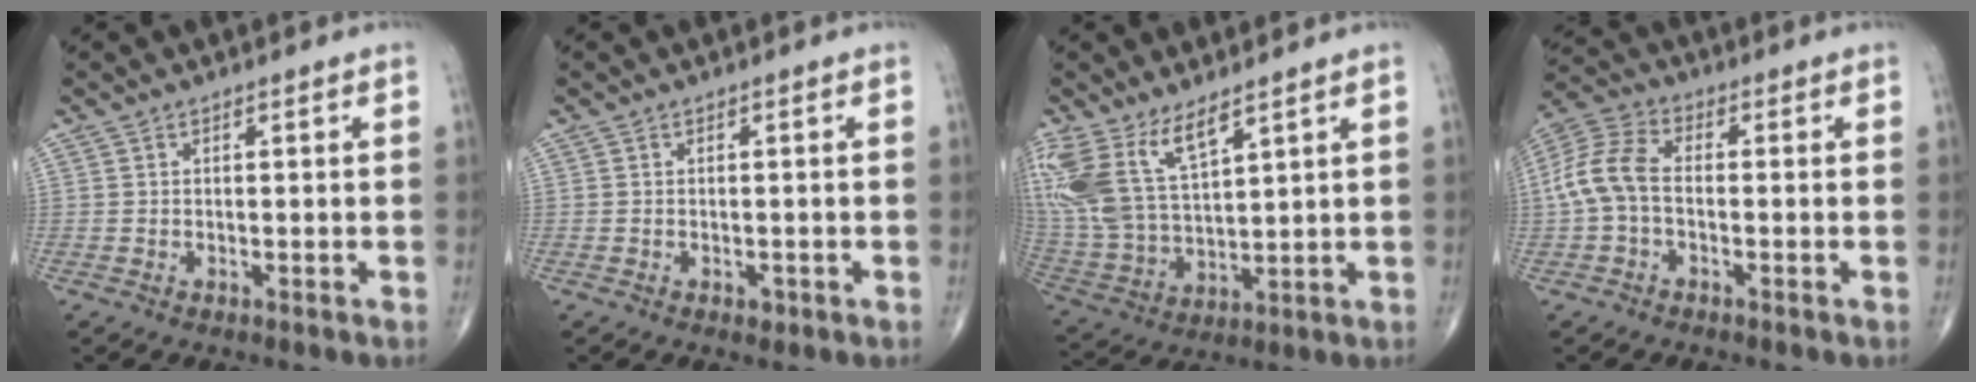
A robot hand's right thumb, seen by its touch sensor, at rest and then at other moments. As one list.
[{"total": 0.9, "force": [-0.4, 0.7, 0.5], "torque": [-0.004, 0.001, -0.004]}, {"total": 15.5, "force": [8.9, 6.7, 10.8], "torque": [-0.236, -0.034, 0.192]}, {"total": 9.1, "force": [-0.9, 5.5, 7.2], "torque": [-0.157, 0.028, -0.030]}]